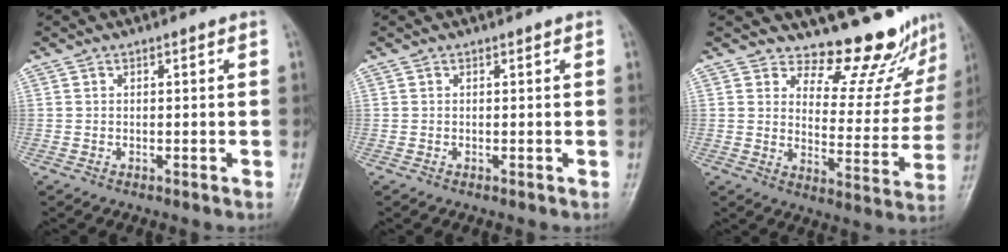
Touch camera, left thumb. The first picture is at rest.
{"total": 0.0}
{"total": 13.2, "force": [12.2, 4.0, 2.9], "torque": [0.002, -0.122, 0.156]}